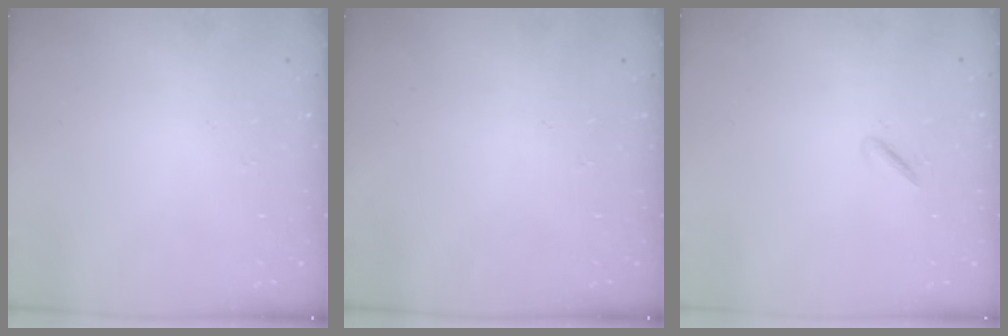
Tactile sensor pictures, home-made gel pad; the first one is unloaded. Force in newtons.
{"total": 0.0}
{"total": 2.2, "press": 2.1, "slide": 0.6}